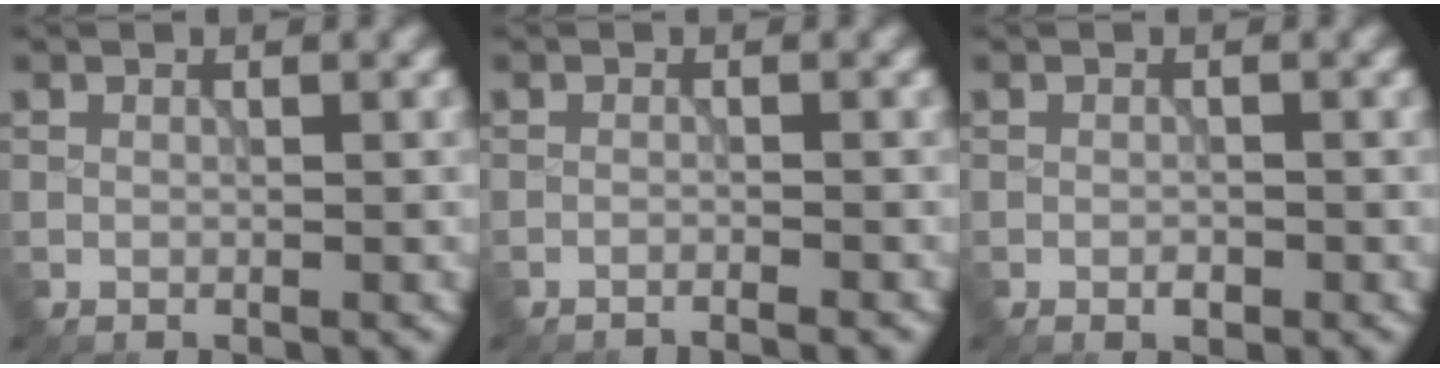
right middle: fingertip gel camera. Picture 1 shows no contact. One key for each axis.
{"total": 1.5, "fx": -1.3, "fy": 0.1, "fz": 0.7, "tx": 0.000, "ty": -0.001, "tz": -0.033}
{"total": 0.8, "fx": -0.4, "fy": 0.4, "fz": 0.6, "tx": -0.009, "ty": 0.000, "tz": -0.007}